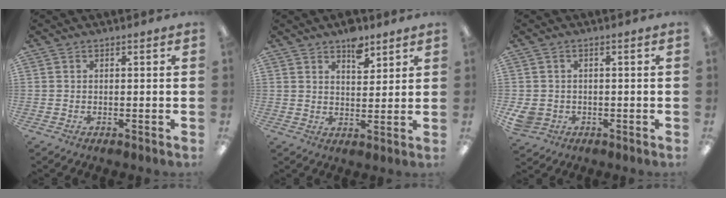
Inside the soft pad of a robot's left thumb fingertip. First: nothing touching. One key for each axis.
{"total": 6.3, "fx": 4.5, "fy": 3.3, "fz": 2.8, "tx": -0.021, "ty": -0.026, "tz": 0.075}
{"total": 3.7, "fx": -0.8, "fy": 3.3, "fz": 1.5, "tx": -0.040, "ty": 0.003, "tz": -0.015}